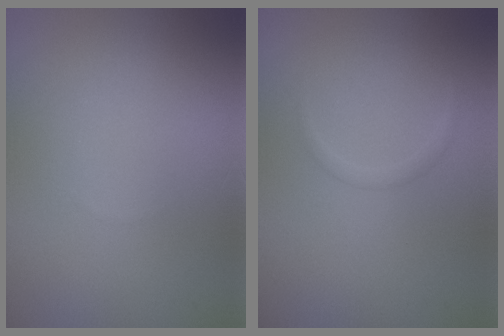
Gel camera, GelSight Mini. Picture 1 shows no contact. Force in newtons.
{"total": 0.7, "press": 0.7, "slide": 0.0}